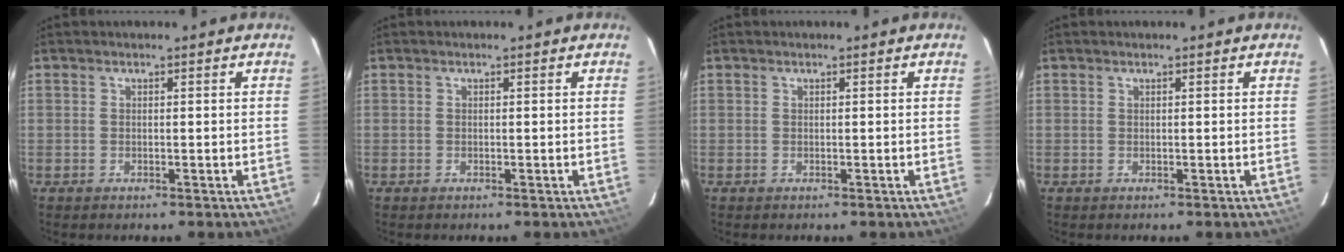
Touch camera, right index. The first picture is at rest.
{"total": 0.0}
{"total": 0.0}
{"total": 0.0}